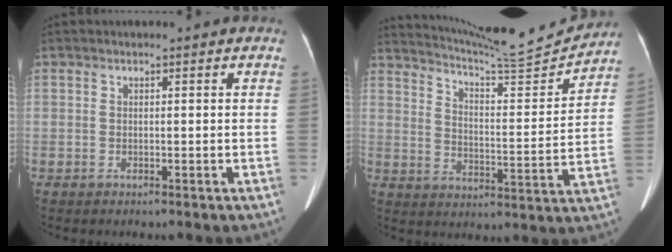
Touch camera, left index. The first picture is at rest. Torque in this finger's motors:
{"motor_torque": [0.05, -1.17, 0.00, 0.03]}